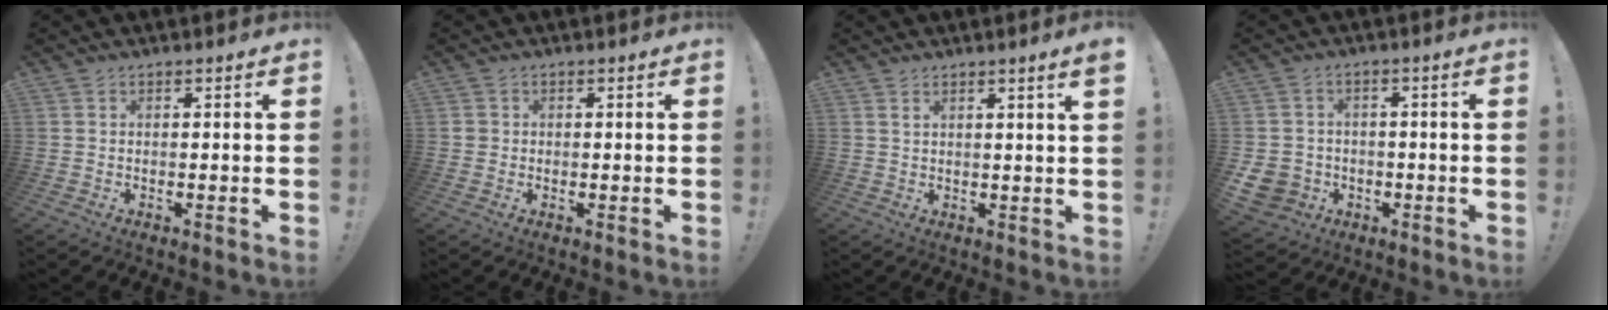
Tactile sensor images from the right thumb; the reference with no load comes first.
{"total": 1.4, "force": [-0.1, 1.4, 0.0], "torque": [-0.006, 0.007, 0.000]}
{"total": 2.8, "force": [1.8, -0.6, 2.0], "torque": [-0.031, -0.009, 0.029]}
{"total": 7.6, "force": [-2.8, 6.7, 2.2], "torque": [-0.050, 0.016, -0.044]}